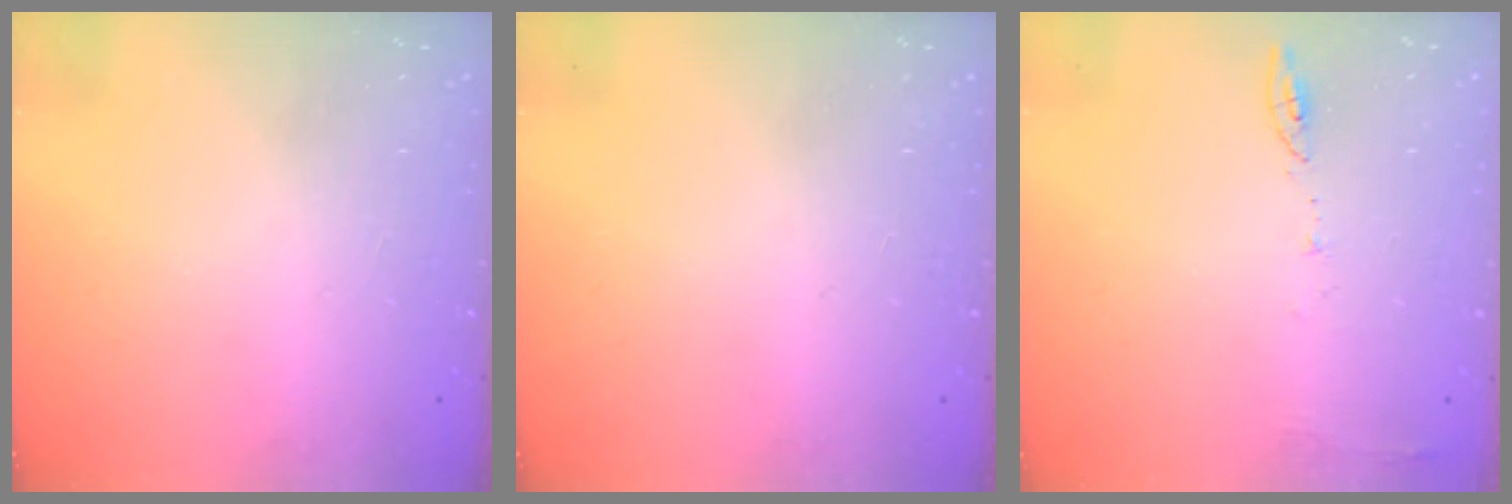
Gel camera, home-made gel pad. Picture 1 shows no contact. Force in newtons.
{"total": 0.0}
{"total": 5.8, "press": 5.7, "slide": 0.9}